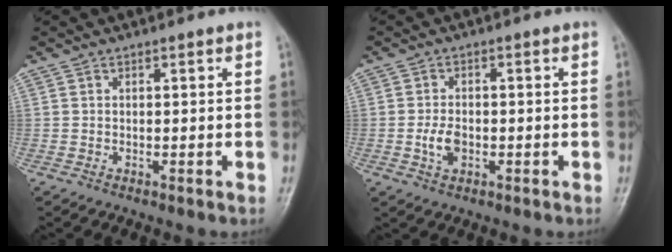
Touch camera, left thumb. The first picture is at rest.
{"total": 3.9, "force": [-1.0, 2.5, 2.8], "torque": [-0.050, 0.007, -0.016]}